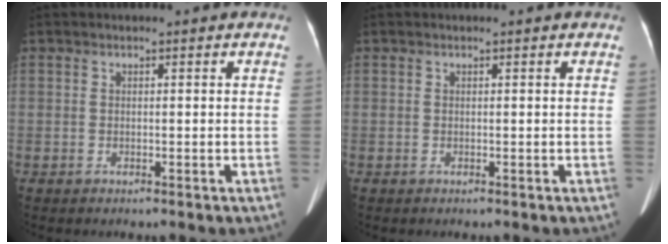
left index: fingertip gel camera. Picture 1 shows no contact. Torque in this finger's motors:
{"motor_torque": [-0.15, 0.02, 0.05, 0.02]}